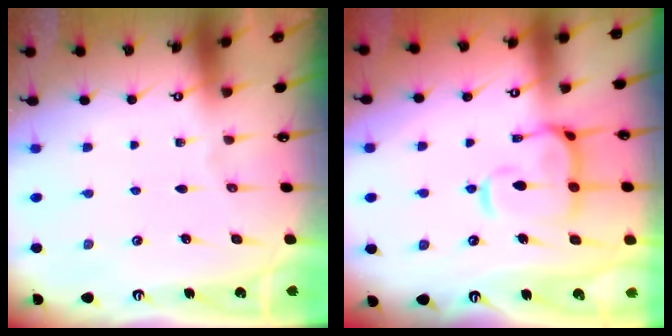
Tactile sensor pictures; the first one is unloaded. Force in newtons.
{"total": 10.9, "press": 10.8, "slide": 1.5}